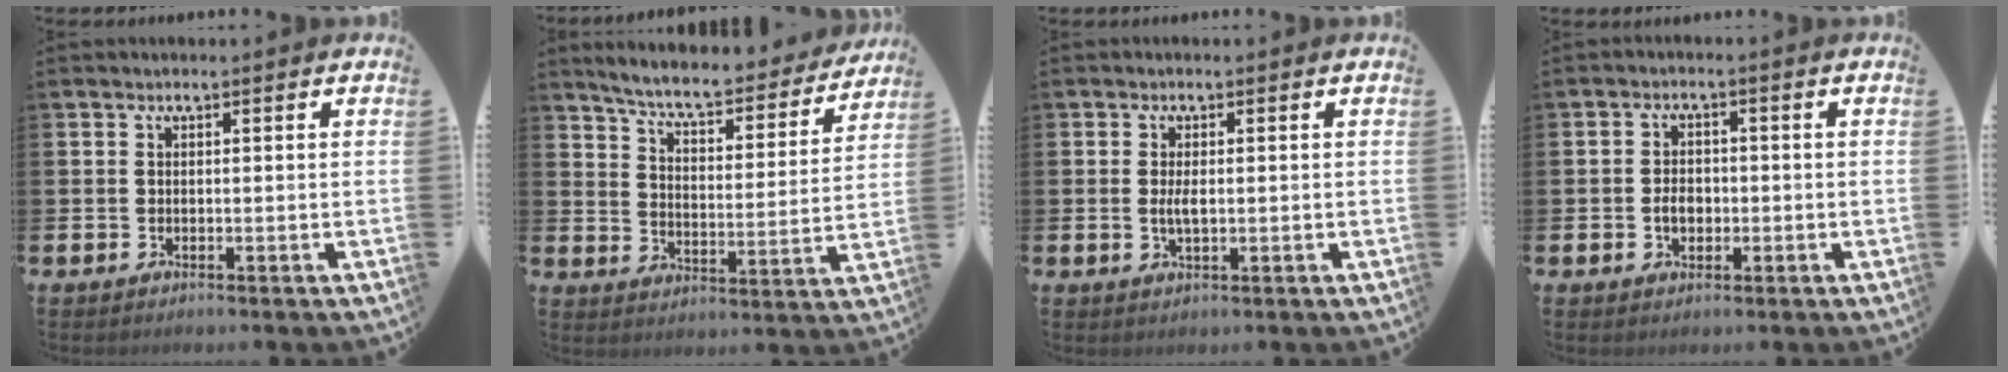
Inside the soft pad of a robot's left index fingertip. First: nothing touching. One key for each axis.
{"total": 6.8, "fx": 6.3, "fy": 1.0, "fz": 2.4, "tx": -0.074, "ty": -0.049, "tz": 0.103}
{"total": 2.1, "fx": 0.0, "fy": 0.8, "fz": 2.0, "tx": -0.034, "ty": 0.000, "tz": -0.002}
{"total": 2.7, "fx": -0.7, "fy": 2.0, "fz": 1.8, "tx": -0.015, "ty": -0.004, "tz": -0.019}